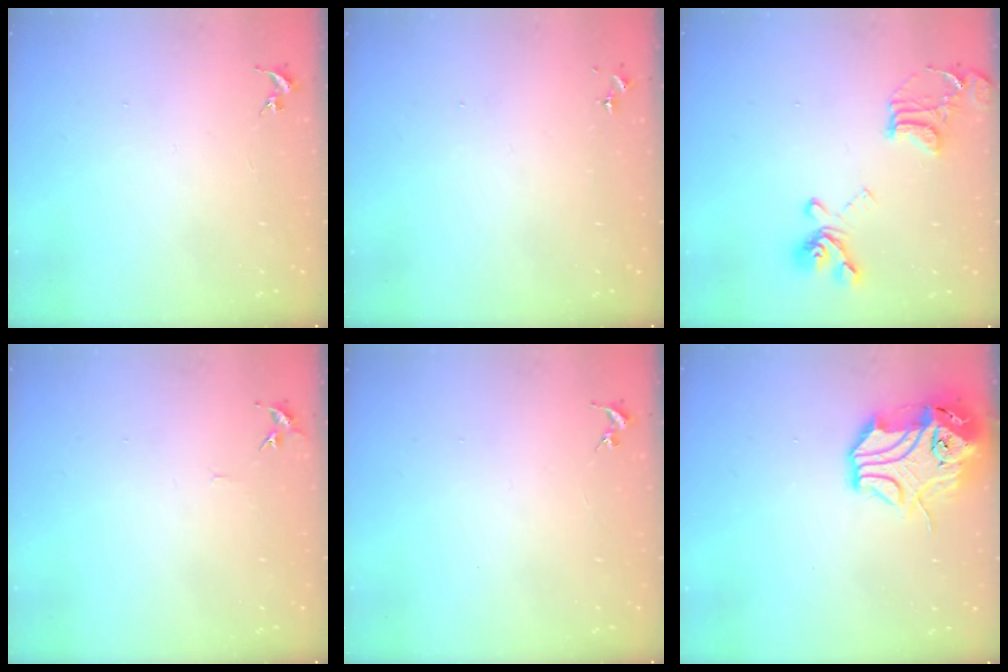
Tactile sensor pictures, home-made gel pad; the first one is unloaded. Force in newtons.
{"total": 0.0}
{"total": 17.6, "press": 17.5, "slide": 1.6}
{"total": 4.5, "press": 4.5, "slide": 0.5}
{"total": 0.0}
{"total": 16.1, "press": 15.9, "slide": 2.3}